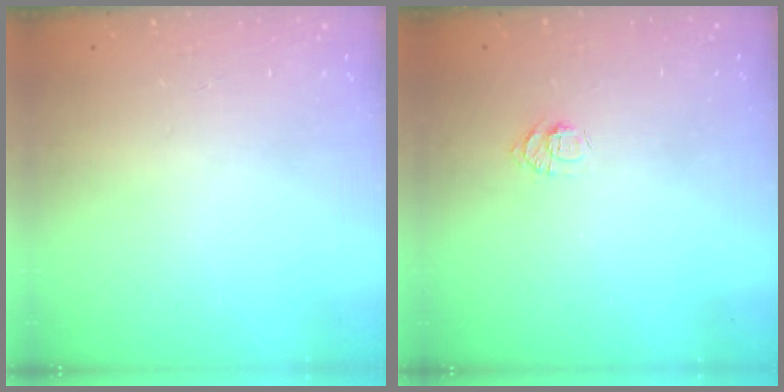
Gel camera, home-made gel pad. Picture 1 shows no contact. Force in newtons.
{"total": 4.7, "press": 4.7, "slide": 0.5}